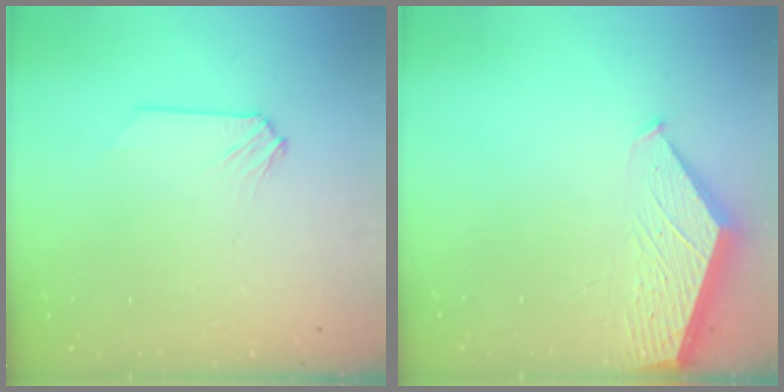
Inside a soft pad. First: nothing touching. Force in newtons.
{"total": 1.5, "press": 1.4, "slide": 0.2}